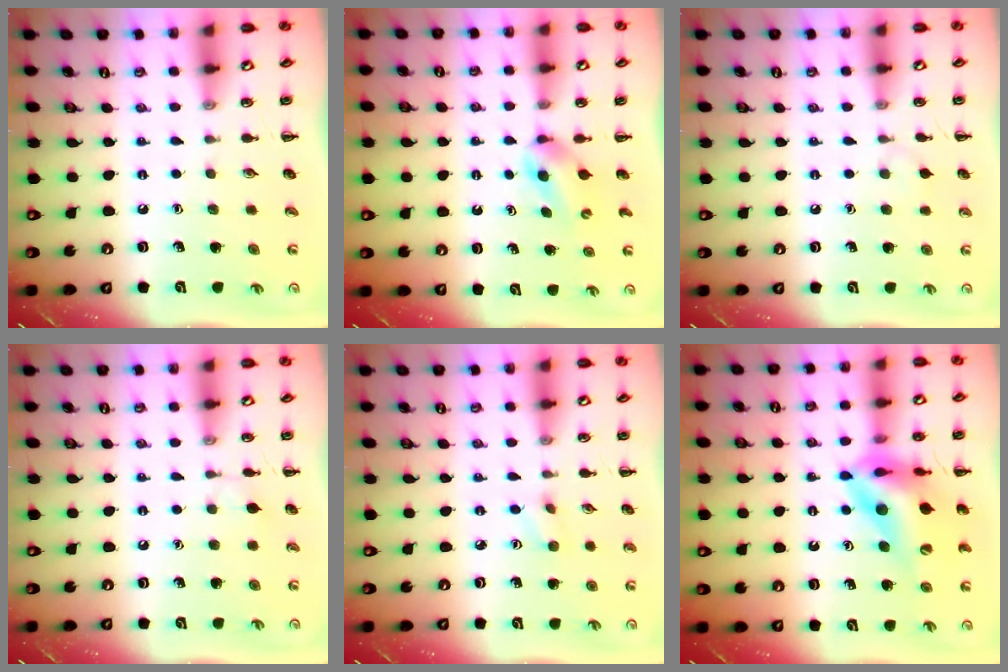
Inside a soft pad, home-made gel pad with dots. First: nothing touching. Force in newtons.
{"total": 2.8, "press": 2.5, "slide": 1.3}
{"total": 5.2, "press": 4.9, "slide": 1.6}
{"total": 4.1, "press": 3.9, "slide": 1.3}
{"total": 2.8, "press": 2.7, "slide": 0.9}
{"total": 15.1, "press": 14.4, "slide": 4.7}